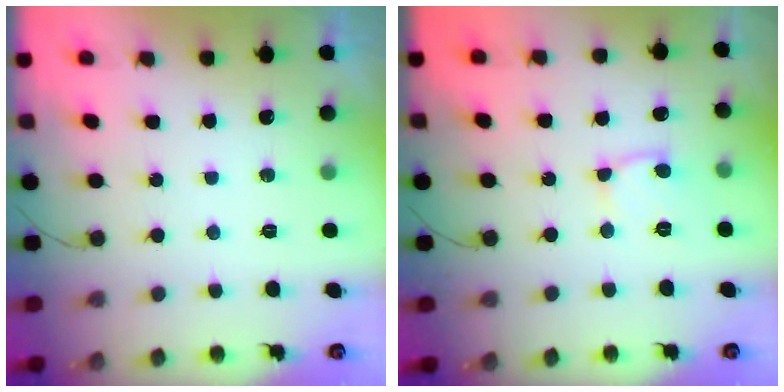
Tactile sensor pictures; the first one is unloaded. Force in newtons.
{"total": 6.0, "press": 5.9, "slide": 0.8}